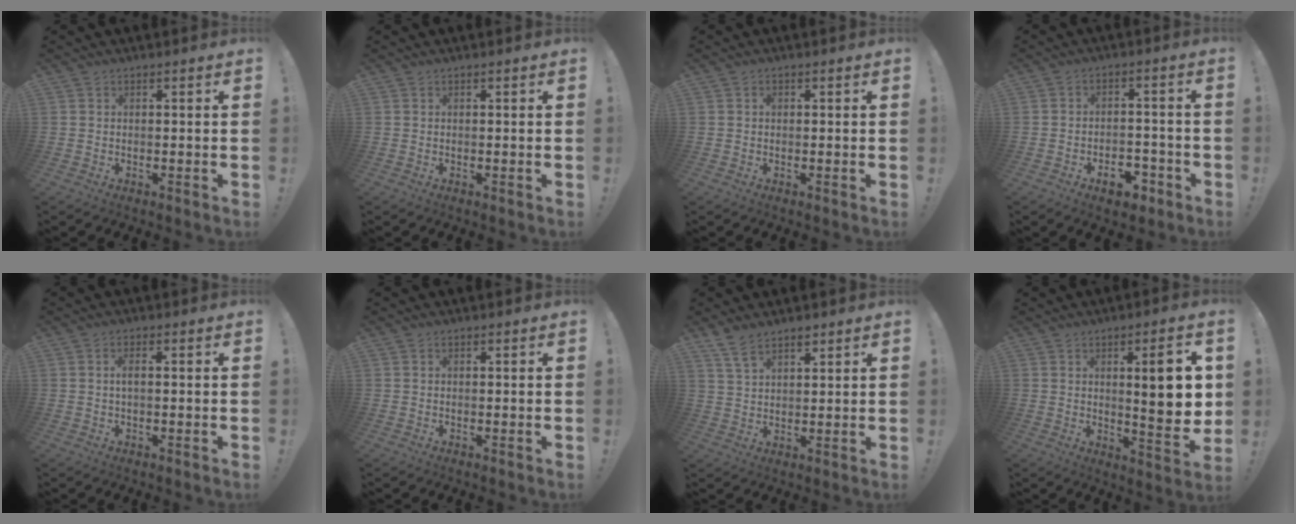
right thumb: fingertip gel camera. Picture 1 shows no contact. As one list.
[{"total": 0.0}, {"total": 0.5, "force": [0.1, 0.5, 0.2], "torque": [0.003, 0.000, 0.001]}, {"total": 7.2, "force": [-4.4, 4.2, 3.8], "torque": [-0.033, 0.032, -0.073]}, {"total": 2.2, "force": [0.1, 0.5, 2.2], "torque": [-0.034, 0.002, -0.002]}, {"total": 0.0}, {"total": 6.0, "force": [4.6, 2.4, 3.1], "torque": [-0.059, -0.022, 0.086]}, {"total": 13.3, "force": [2.3, 3.0, 12.8], "torque": [-0.163, -0.015, 0.027]}]